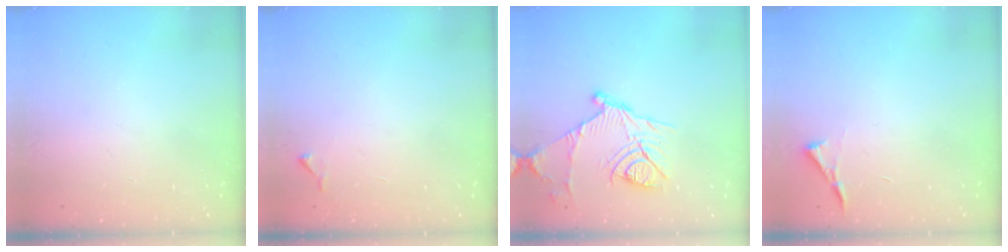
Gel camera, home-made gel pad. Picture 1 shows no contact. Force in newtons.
{"total": 4.4, "press": 4.4, "slide": 0.7}
{"total": 15.1, "press": 15.0, "slide": 1.3}
{"total": 3.5, "press": 3.5, "slide": 0.5}